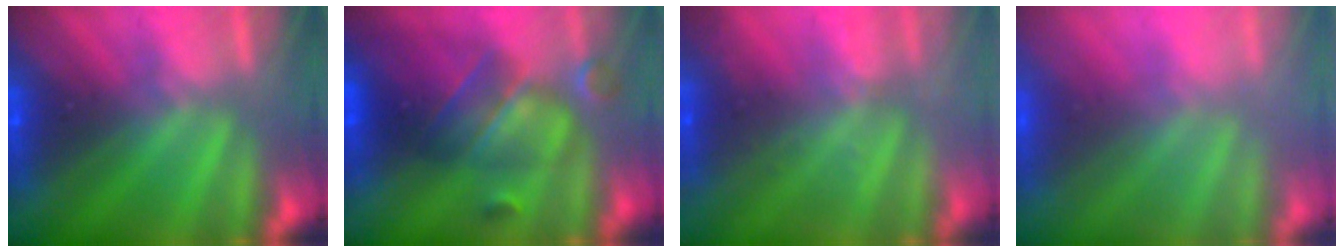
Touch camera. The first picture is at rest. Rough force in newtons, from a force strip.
{"total": 5.8}
{"total": 2.3}
{"total": 8.2}